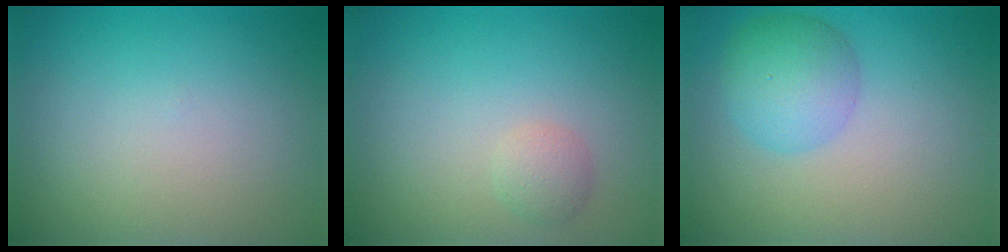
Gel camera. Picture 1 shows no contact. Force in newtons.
{"total": 1.3, "press": 1.3, "slide": 0.2}
{"total": 4.2, "press": 4.2, "slide": 0.2}